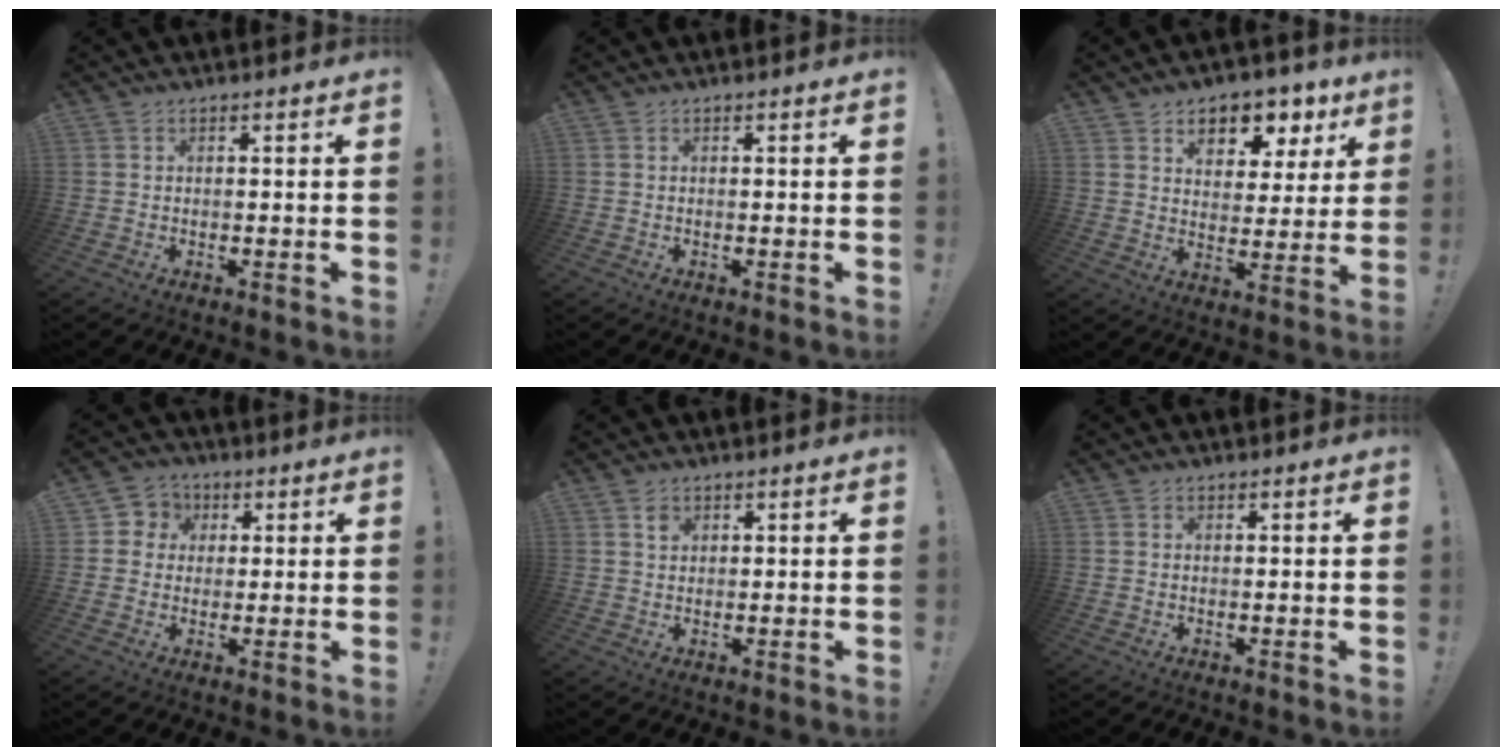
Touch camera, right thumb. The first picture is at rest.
{"total": 0.0}
{"total": 8.7, "force": [5.4, 5.7, 3.7], "torque": [-0.042, -0.041, 0.097]}
{"total": 5.9, "force": [0.5, 5.7, 1.2], "torque": [-0.021, 0.005, 0.013]}
{"total": 2.5, "force": [1.3, 2.0, 0.9], "torque": [-0.001, -0.005, 0.021]}
{"total": 0.0}